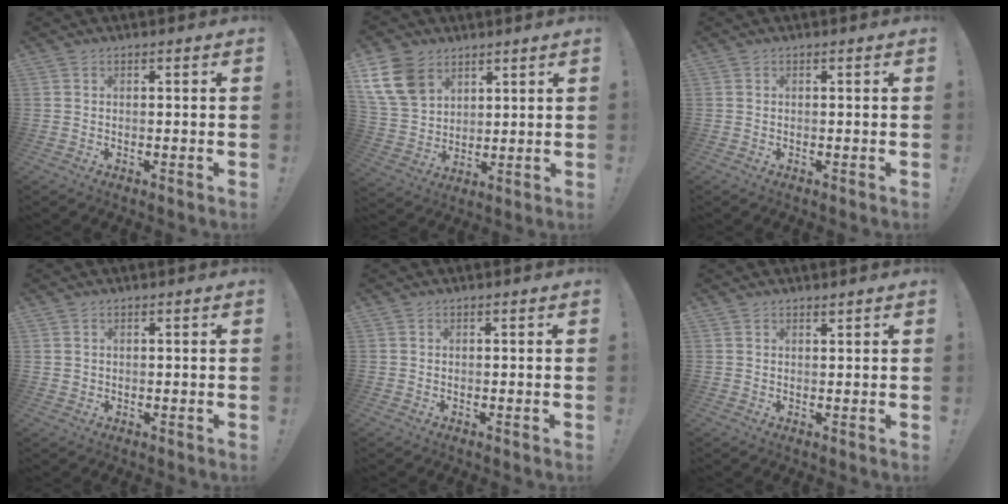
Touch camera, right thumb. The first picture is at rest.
{"total": 14.3, "force": [7.5, 10.1, 6.7], "torque": [-0.124, -0.031, 0.153]}
{"total": 0.0}
{"total": 1.1, "force": [0.6, 0.9, 0.2], "torque": [0.000, 0.000, 0.010]}
{"total": 0.0}
{"total": 1.0, "force": [0.9, 0.3, 0.2], "torque": [0.008, -0.006, 0.016]}